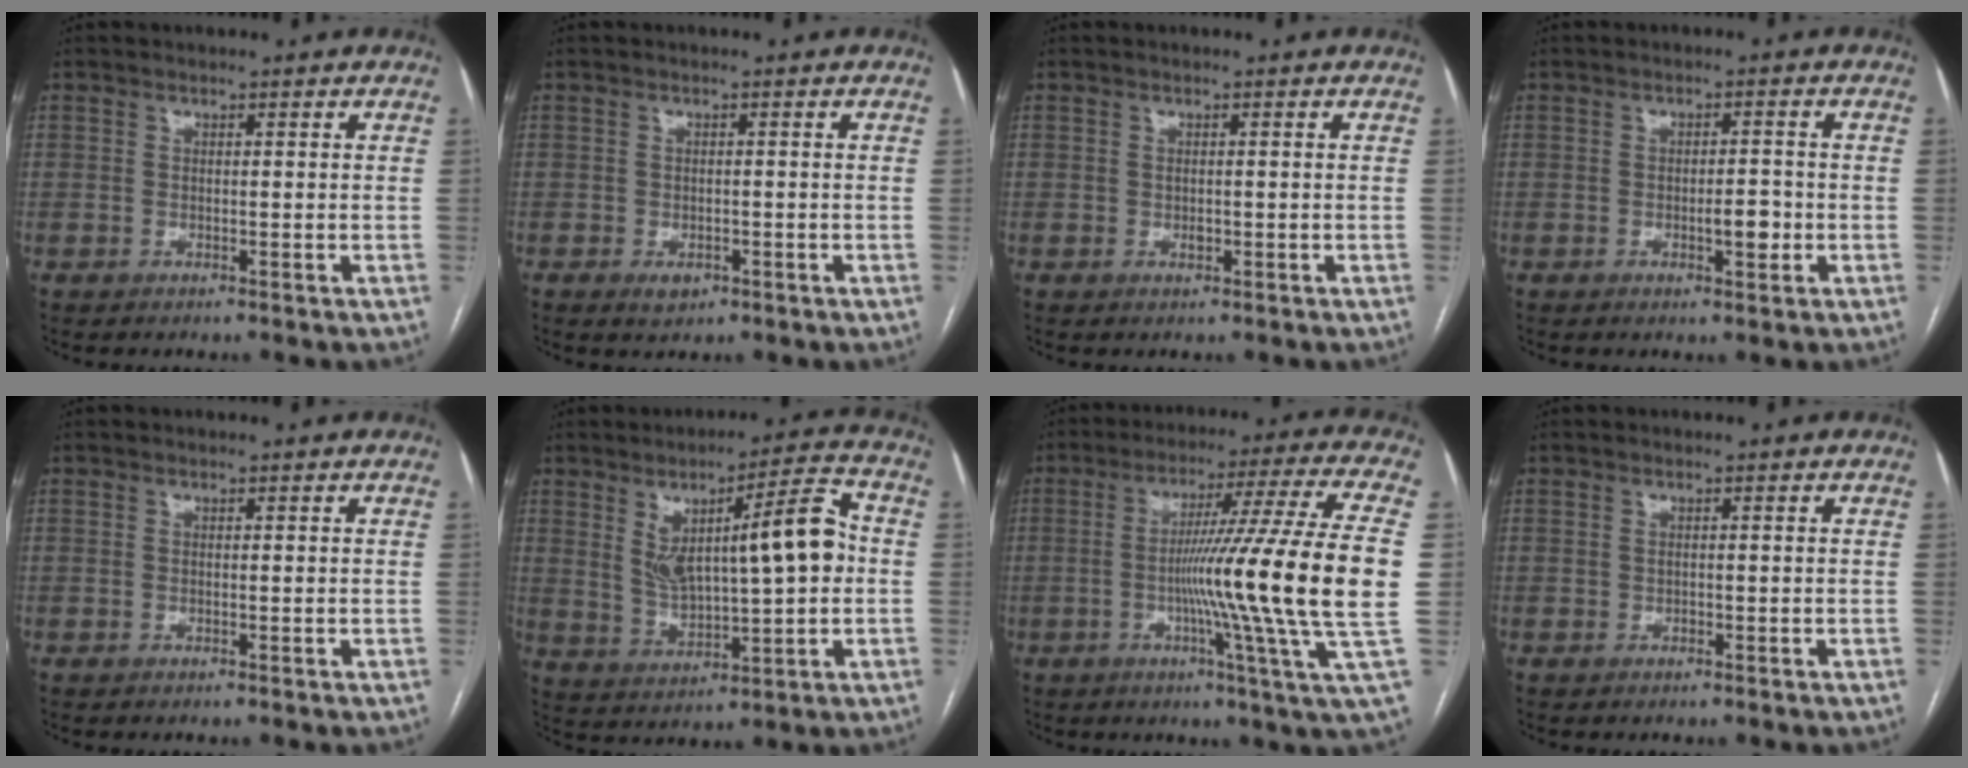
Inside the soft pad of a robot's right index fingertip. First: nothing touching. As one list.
[{"total": 2.2, "force": [-1.1, 1.5, 1.2], "torque": [-0.015, 0.002, -0.007]}, {"total": 0.8, "force": [-0.1, 0.5, 0.7], "torque": [-0.014, 0.000, -0.001]}, {"total": 3.2, "force": [-0.9, 1.0, 2.9], "torque": [-0.043, 0.002, -0.011]}, {"total": 0.0}, {"total": 13.2, "force": [2.2, 2.8, 12.7], "torque": [-0.205, 0.024, 0.042]}, {"total": 21.0, "force": [-1.5, -3.1, 20.8], "torque": [-0.287, -0.007, -0.042]}, {"total": 0.0}]